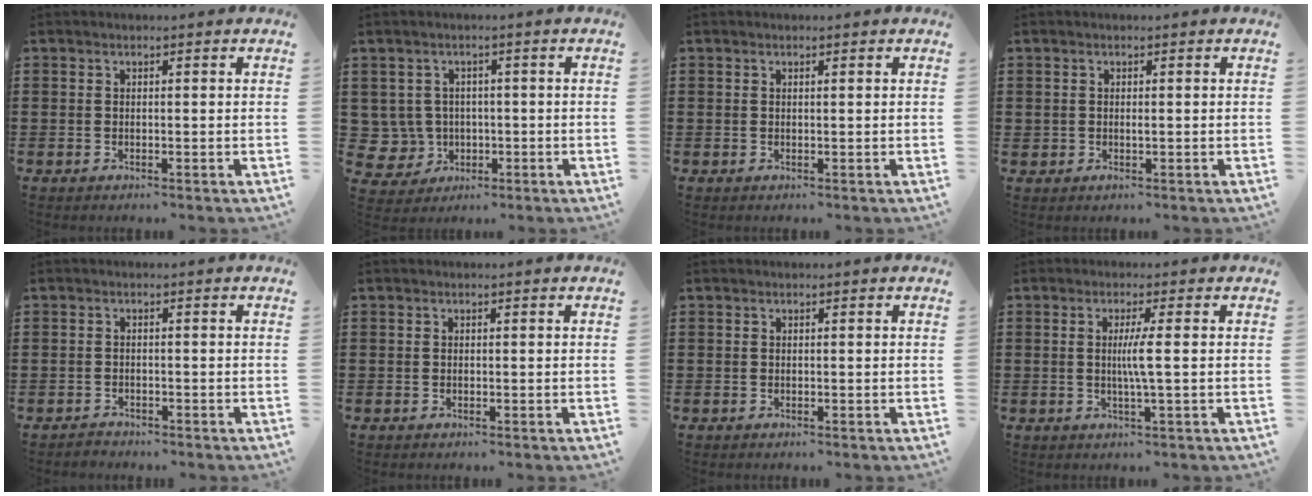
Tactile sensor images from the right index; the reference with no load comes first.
{"total": 4.2, "force": [-0.1, 4.1, 0.7], "torque": [-0.049, 0.003, -0.004]}
{"total": 0.0}
{"total": 0.6, "force": [0.0, 0.4, 0.4], "torque": [-0.011, -0.001, 0.000]}
{"total": 1.2, "force": [-1.1, 0.5, -0.1], "torque": [-0.001, 0.004, -0.026]}
{"total": 0.0}
{"total": 0.0}
{"total": 3.5, "force": [0.1, -0.4, 3.5], "torque": [-0.065, -0.008, -0.002]}